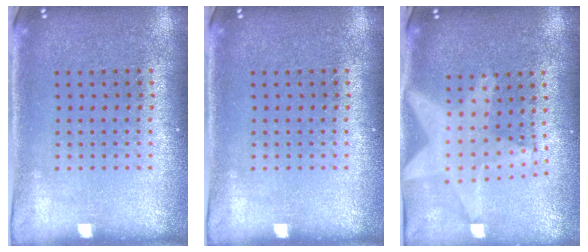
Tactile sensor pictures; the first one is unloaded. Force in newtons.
{"total": 0.0}
{"total": 2.2, "press": 1.8, "slide": 1.2}